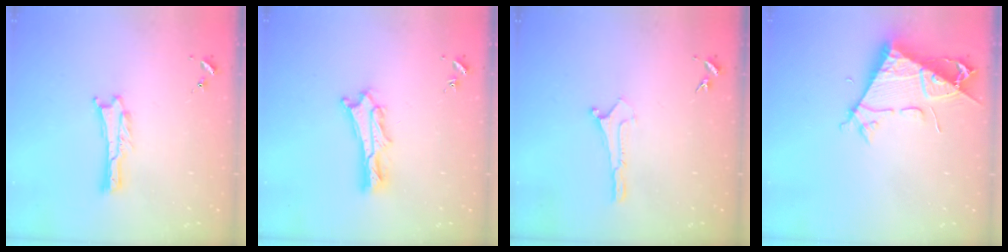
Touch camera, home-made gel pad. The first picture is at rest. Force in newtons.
{"total": 3.9, "press": 3.9, "slide": 0.4}
{"total": 0.0}
{"total": 7.6, "press": 7.5, "slide": 0.9}